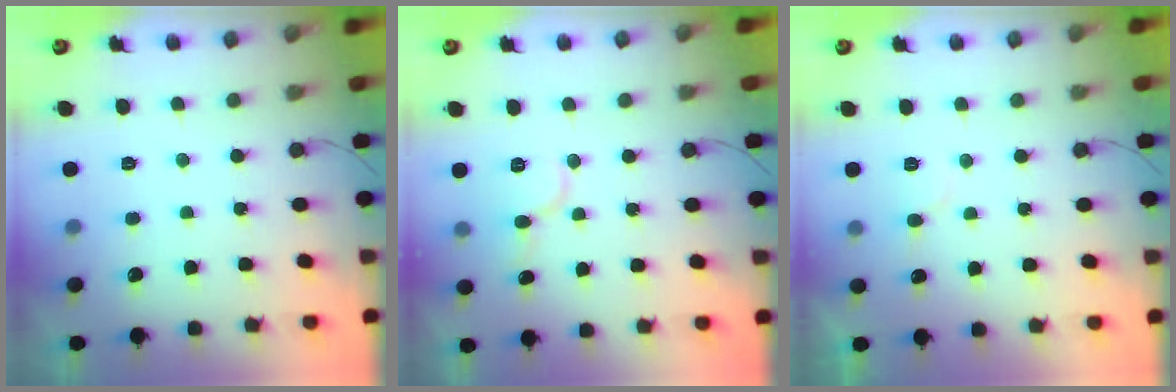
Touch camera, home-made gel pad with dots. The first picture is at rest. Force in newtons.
{"total": 8.8, "press": 8.7, "slide": 0.7}
{"total": 4.9, "press": 4.9, "slide": 0.5}